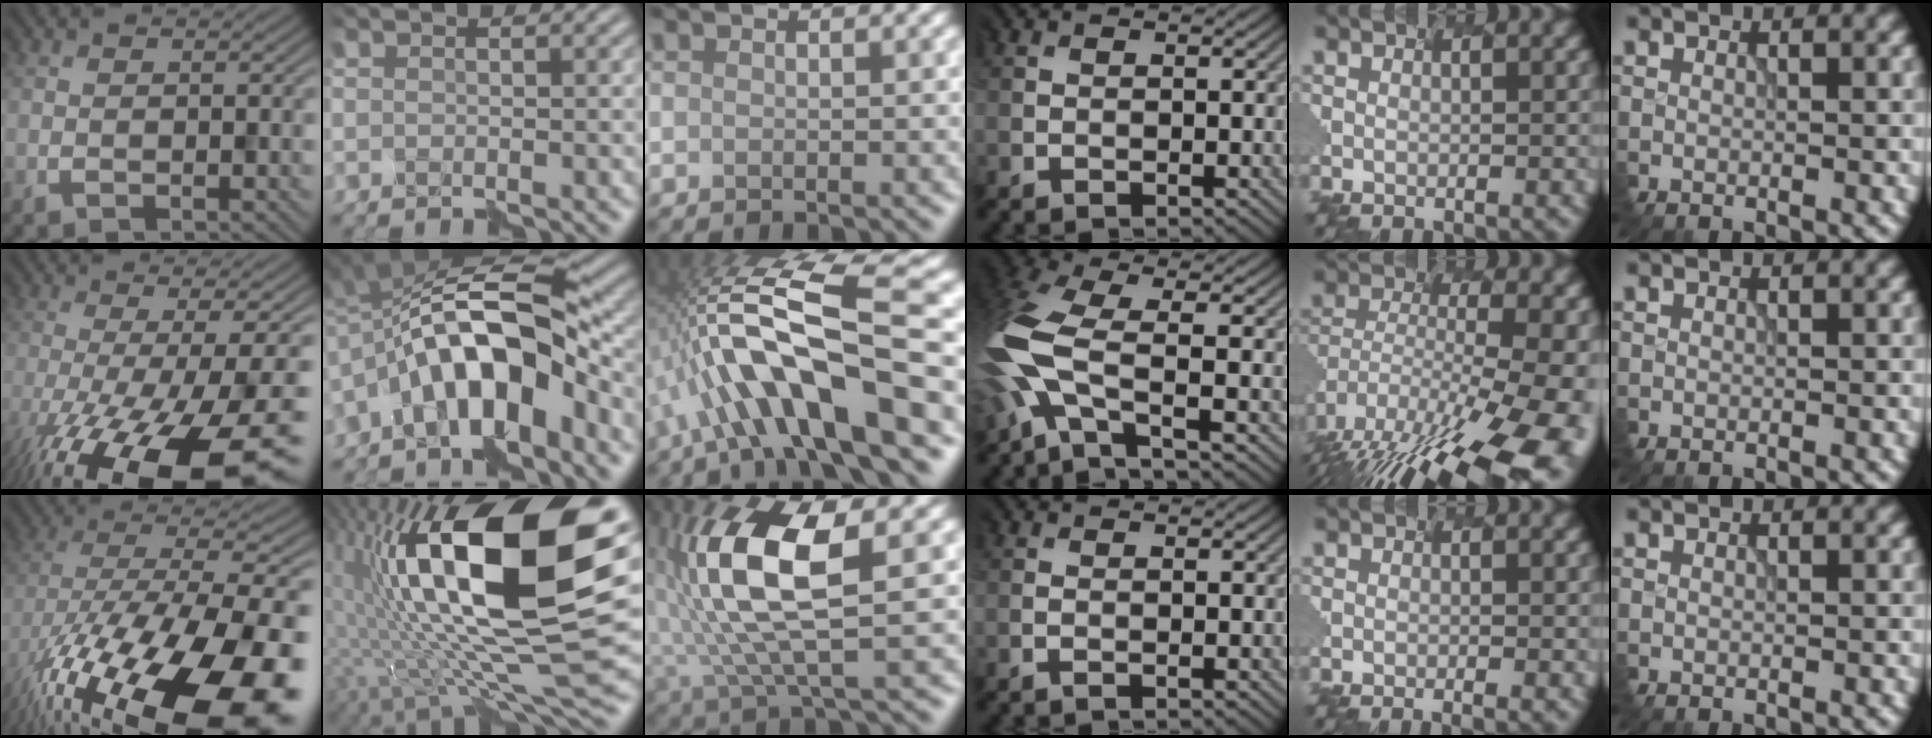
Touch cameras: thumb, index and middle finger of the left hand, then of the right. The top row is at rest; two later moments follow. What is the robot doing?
{"motion": "assemble", "object": "spray bottle"}